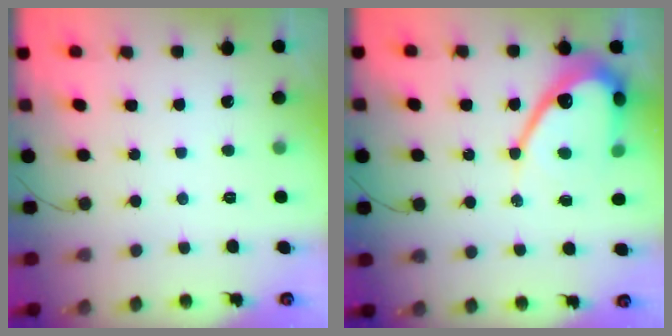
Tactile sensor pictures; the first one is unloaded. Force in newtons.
{"total": 11.5, "press": 11.5, "slide": 1.1}